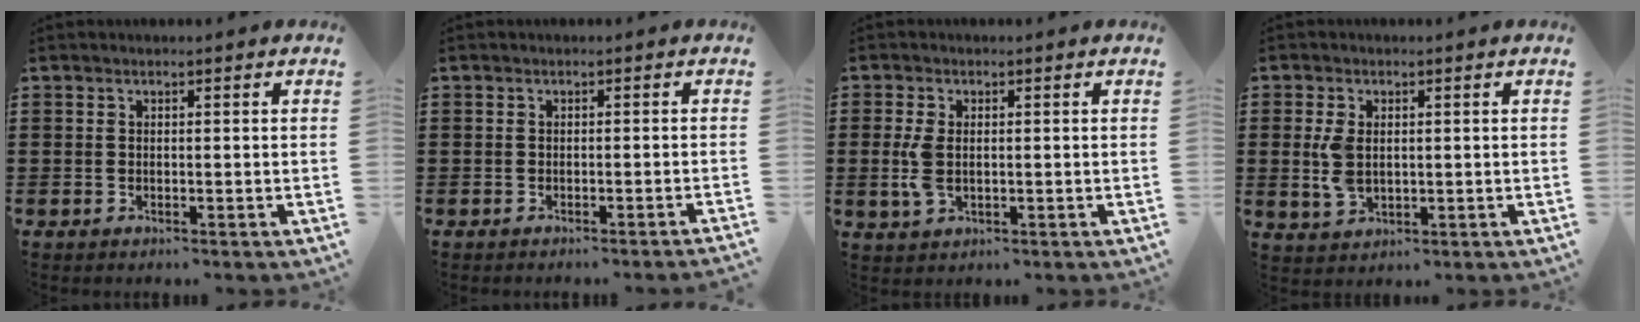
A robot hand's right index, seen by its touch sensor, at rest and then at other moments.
{"total": 0.8, "force": [-0.7, -0.3, 0.3], "torque": [-0.005, -0.001, -0.014]}
{"total": 4.3, "force": [0.0, 2.4, 3.6], "torque": [-0.091, -0.002, -0.006]}
{"total": 4.3, "force": [0.3, 2.7, 3.4], "torque": [-0.092, -0.001, -0.001]}